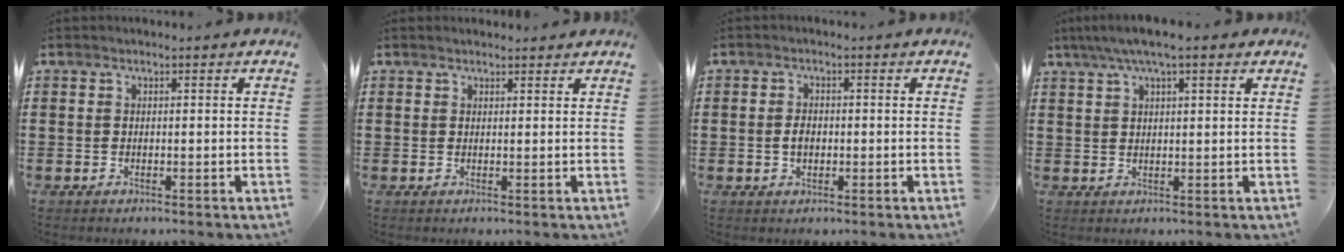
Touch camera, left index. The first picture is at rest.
{"total": 0.9, "force": [0.8, 0.1, 0.2], "torque": [-0.004, 0.001, 0.017]}
{"total": 2.4, "force": [-0.2, 1.5, 1.9], "torque": [-0.038, 0.005, -0.004]}
{"total": 5.3, "force": [3.3, 0.9, 4.0], "torque": [-0.083, 0.008, 0.057]}